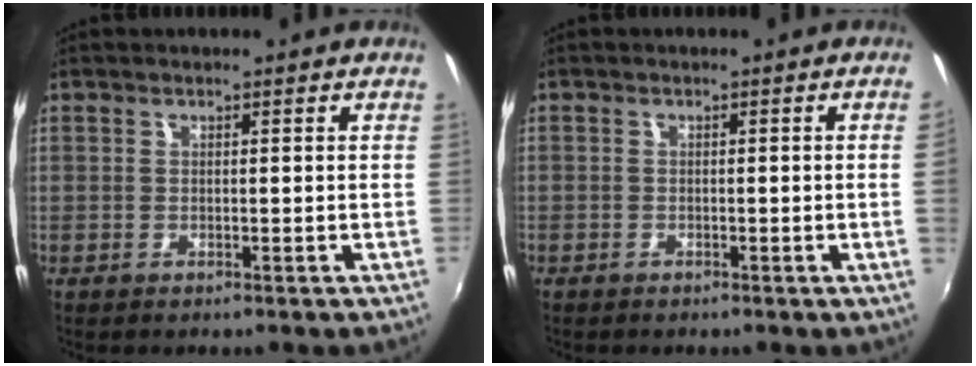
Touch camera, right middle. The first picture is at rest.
{"total": 0.9, "force": [-0.3, -0.5, 0.7], "torque": [-0.009, -0.003, -0.004]}